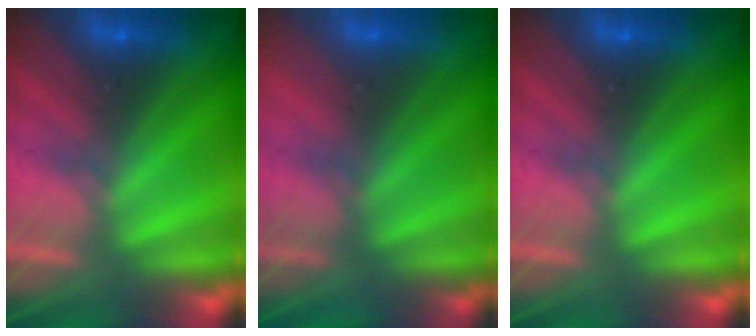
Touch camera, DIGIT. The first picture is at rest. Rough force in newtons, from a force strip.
{"total": 2.5}
{"total": 0.0}